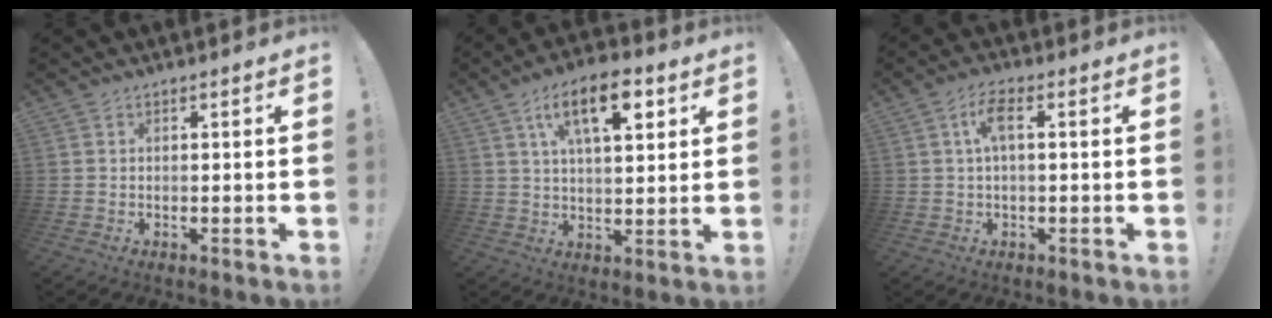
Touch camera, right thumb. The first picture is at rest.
{"total": 14.0, "force": [6.3, 5.8, 11.1], "torque": [-0.170, -0.014, 0.103]}
{"total": 5.4, "force": [0.8, 1.2, 5.2], "torque": [-0.112, 0.010, 0.011]}